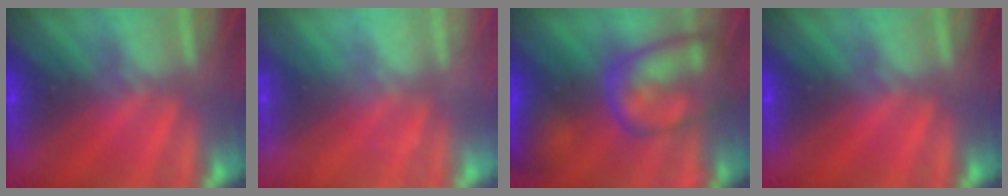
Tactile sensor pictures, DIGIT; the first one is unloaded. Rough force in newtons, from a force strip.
{"total": 2.2}
{"total": 6.7}
{"total": 0.0}